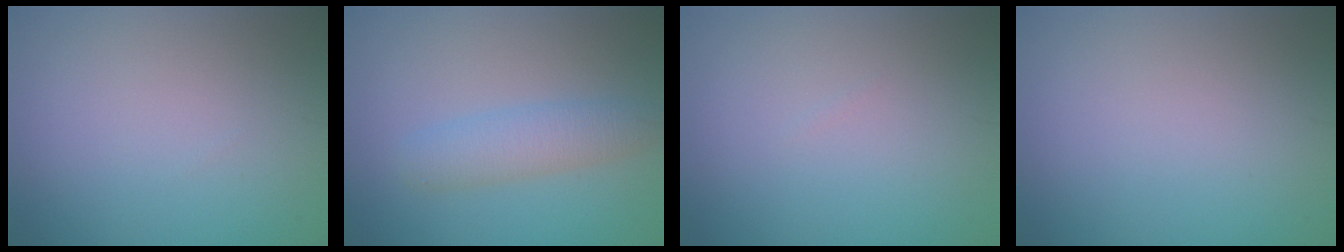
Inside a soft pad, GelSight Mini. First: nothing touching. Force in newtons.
{"total": 3.0, "press": 3.0, "slide": 0.1}
{"total": 0.0}
{"total": 0.0}